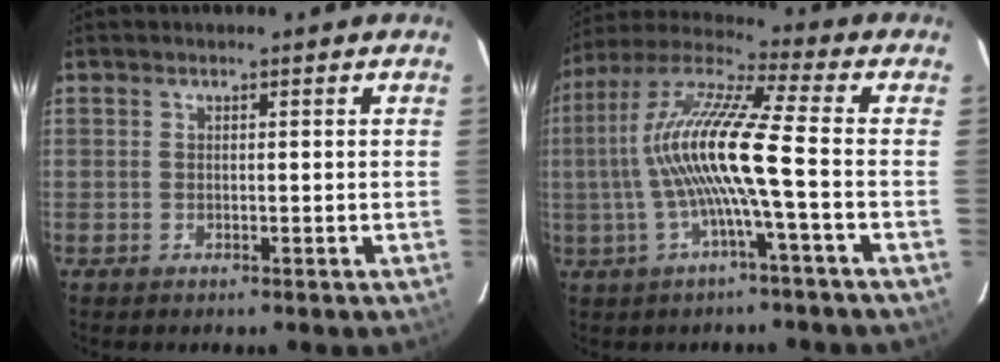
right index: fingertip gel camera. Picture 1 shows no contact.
{"total": 14.4, "force": [-2.1, -0.1, 14.2], "torque": [-0.266, 0.005, -0.040]}